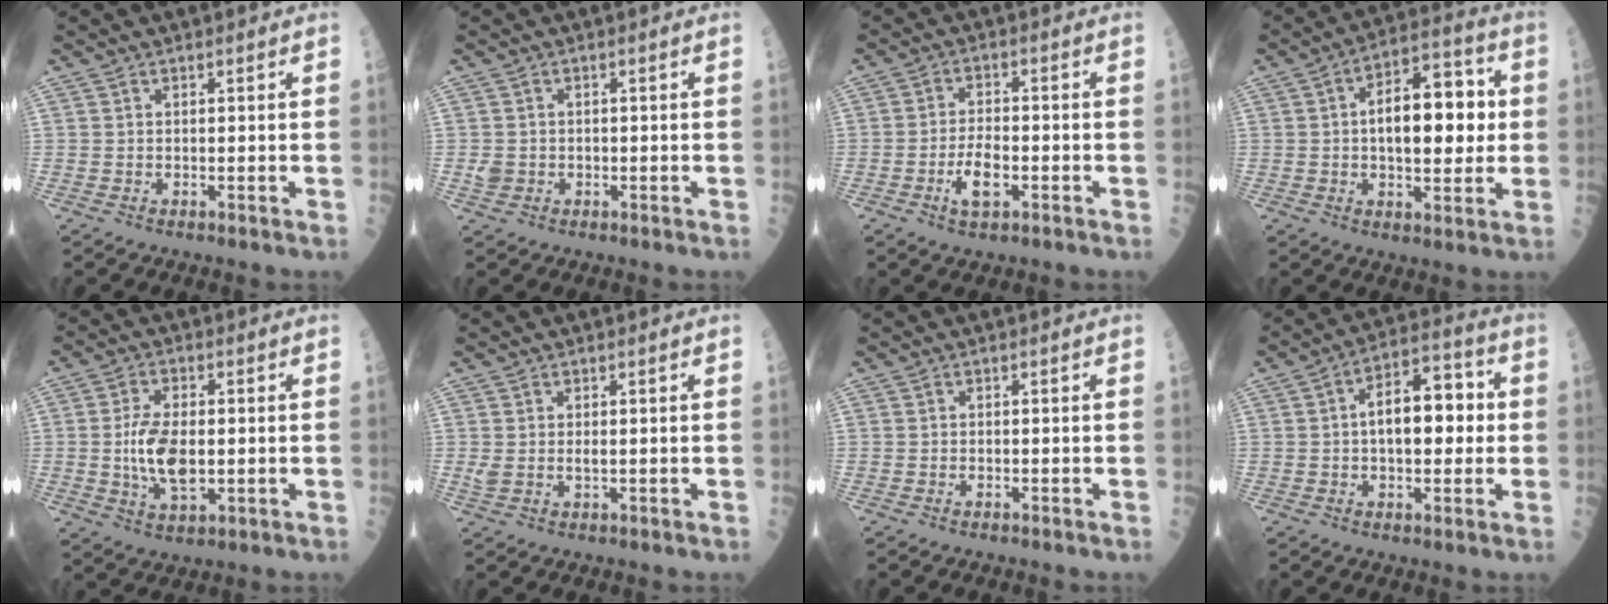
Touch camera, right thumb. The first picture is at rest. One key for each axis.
{"total": 2.1, "fx": -0.4, "fy": 1.8, "fz": 0.9, "tx": -0.011, "ty": 0.005, "tz": -0.005}
{"total": 5.7, "fx": -2.0, "fy": 2.4, "fz": 4.8, "tx": -0.085, "ty": 0.011, "tz": -0.034}
{"total": 15.5, "fx": 1.1, "fy": 7.8, "fz": 13.4, "tx": -0.168, "ty": 0.021, "tz": 0.010}
{"total": 9.6, "fx": -0.5, "fy": 4.7, "fz": 8.3, "tx": -0.154, "ty": -0.004, "tz": -0.008}
{"total": 2.3, "fx": 0.2, "fy": 1.1, "fz": 2.1, "tx": -0.047, "ty": 0.003, "tz": 0.009}
{"total": 0.0}
{"total": 12.5, "fx": 0.5, "fy": 6.7, "fz": 10.6, "tx": -0.133, "ty": 0.030, "tz": 0.000}